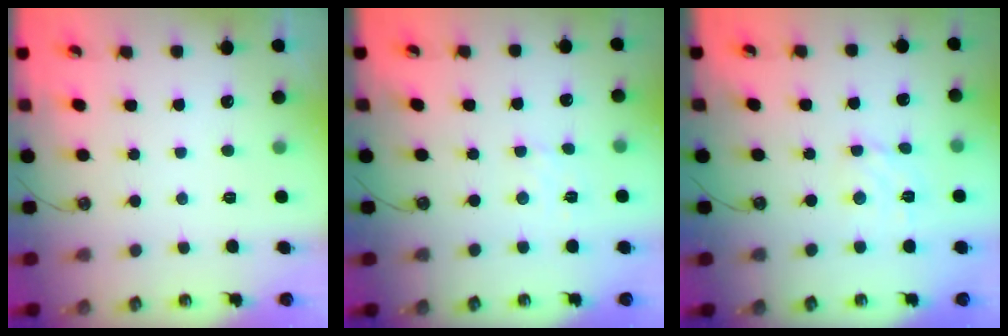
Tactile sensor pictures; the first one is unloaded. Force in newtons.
{"total": 2.8, "press": 2.8, "slide": 0.5}
{"total": 3.4, "press": 3.4, "slide": 0.3}